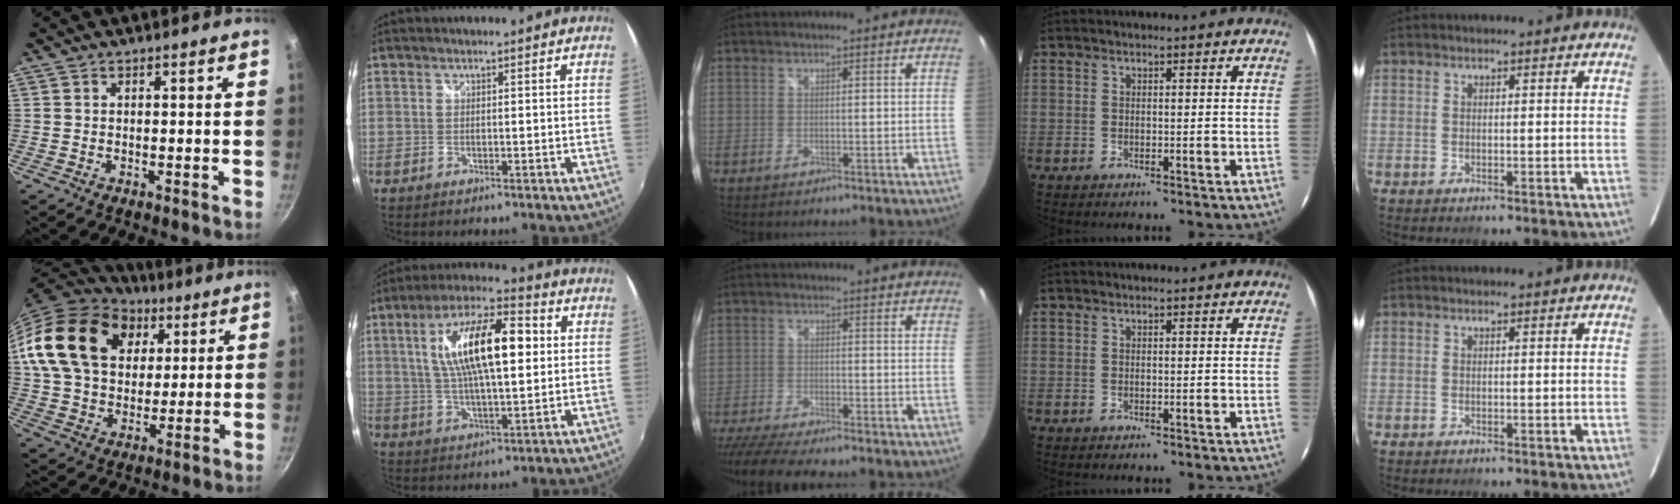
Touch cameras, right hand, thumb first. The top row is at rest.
{"thumb": {"total": 24.3, "force": [8.6, 17.6, 14.4], "torque": [-0.244, 0.002, 0.152]}, "index": {"total": 17.3, "force": [3.6, 5.9, 15.9], "torque": [-0.285, 0.023, 0.062]}, "middle": {"total": 10.5, "force": [-9.1, 0.8, 5.0], "torque": [-0.122, -0.034, -0.153]}}